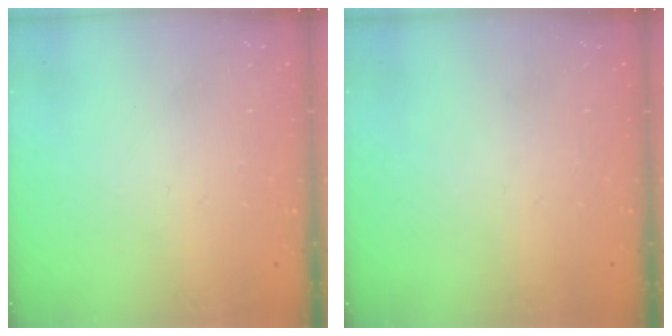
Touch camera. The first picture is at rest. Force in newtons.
{"total": 0.0}